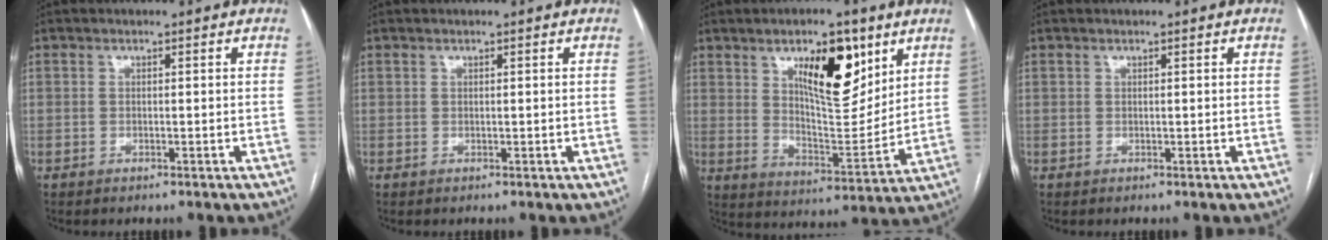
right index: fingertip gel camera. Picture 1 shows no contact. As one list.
[{"total": 0.0}, {"total": 13.7, "force": [6.8, 4.6, 10.9], "torque": [-0.169, -0.002, 0.118]}, {"total": 0.0}]